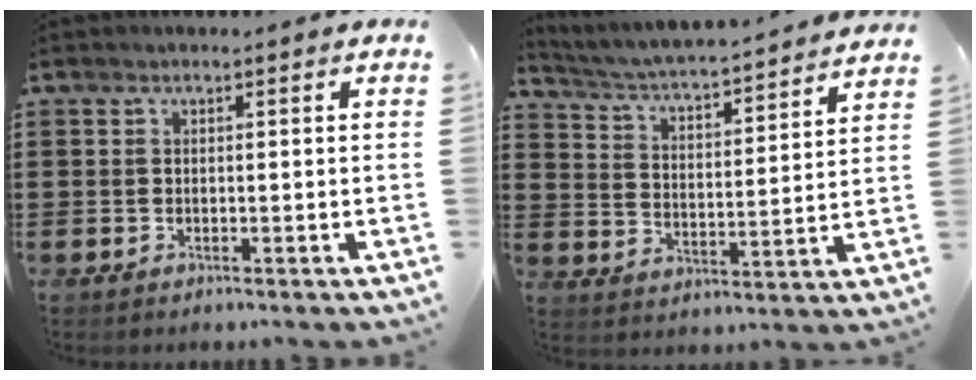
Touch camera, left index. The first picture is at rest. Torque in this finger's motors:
{"motor_torque": [1.11, -1.03, 0.14, 0.03]}